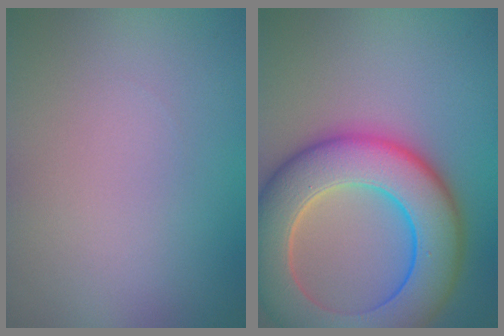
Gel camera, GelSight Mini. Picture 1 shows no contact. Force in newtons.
{"total": 11.3, "press": 11.3, "slide": 0.5}